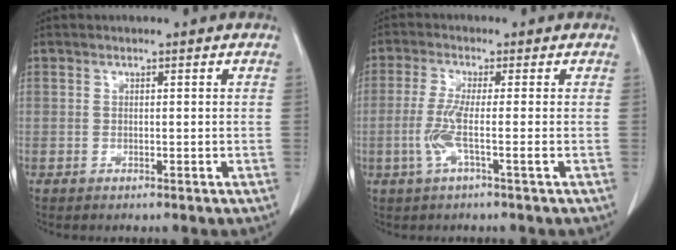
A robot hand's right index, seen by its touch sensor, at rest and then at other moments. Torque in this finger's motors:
{"motor_torque": [0.85, -0.32, 0.52, 0.14]}